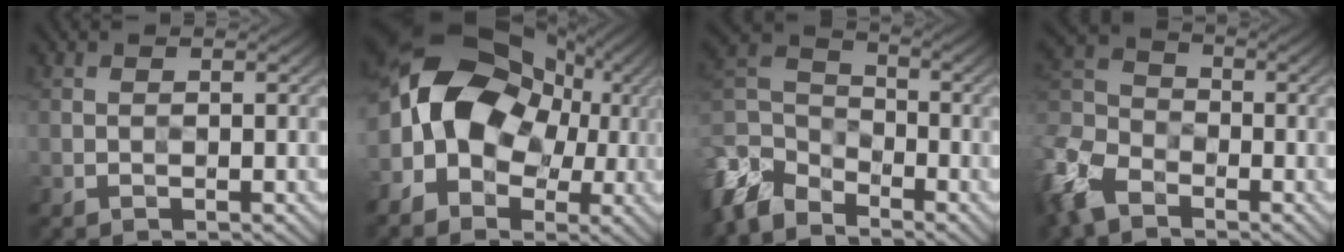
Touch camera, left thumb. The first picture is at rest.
{"total": 14.3, "force": [-0.4, 11.2, 8.8], "torque": [-0.181, 0.004, -0.029]}
{"total": 8.8, "force": [-6.5, 4.6, 3.8], "torque": [-0.098, -0.005, -0.152]}
{"total": 9.4, "force": [-6.0, 5.3, 4.9], "torque": [-0.137, -0.015, -0.147]}